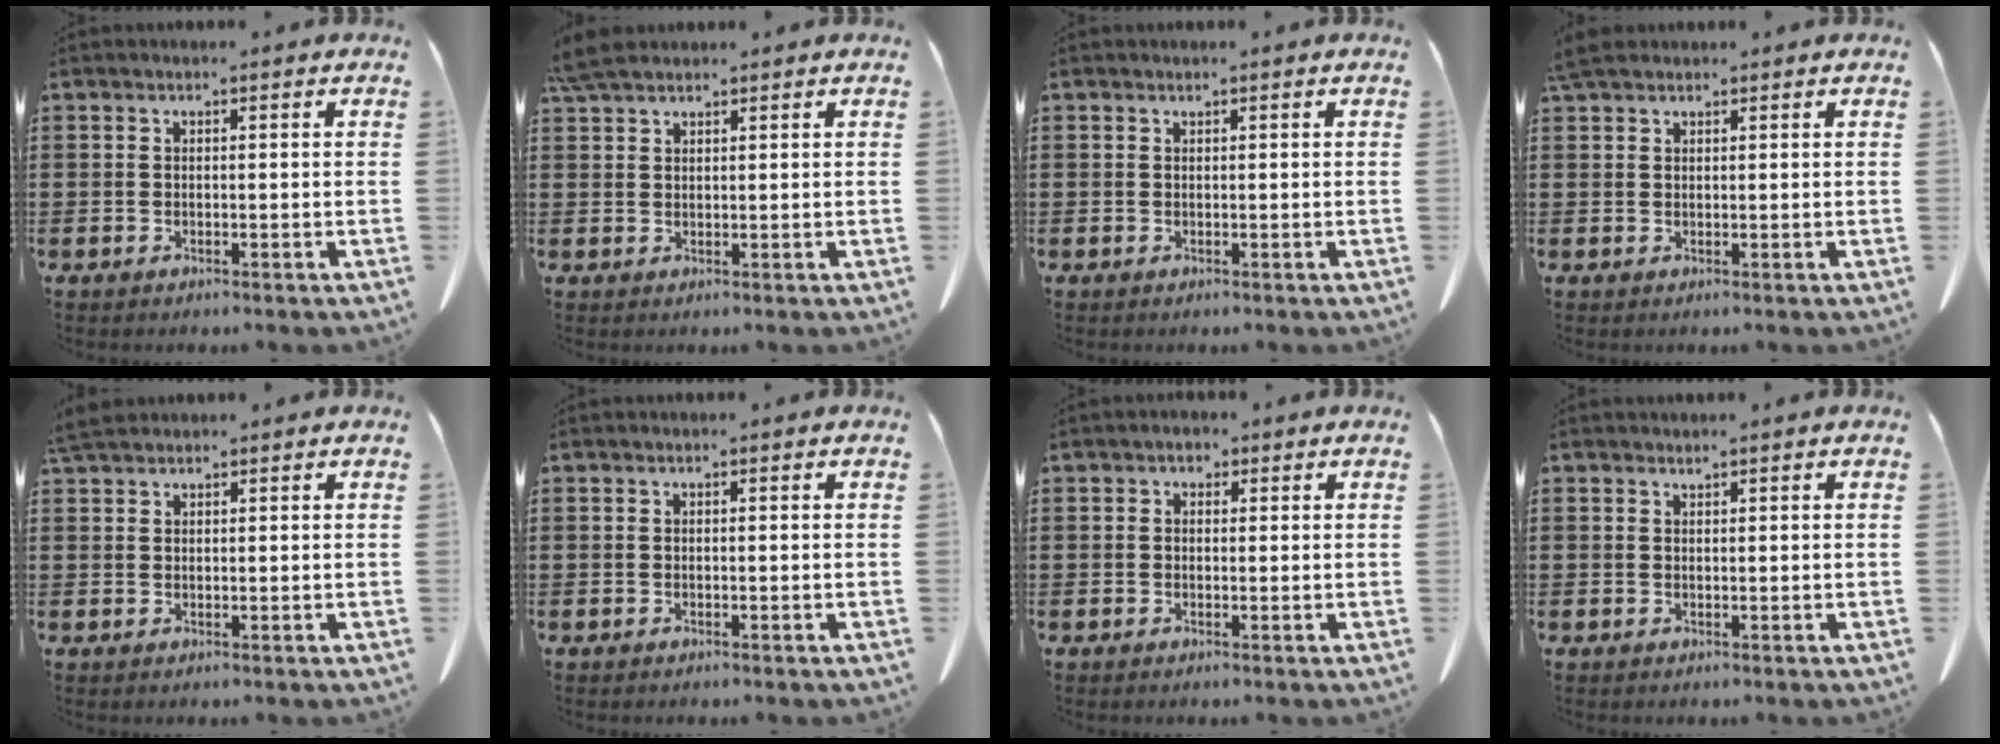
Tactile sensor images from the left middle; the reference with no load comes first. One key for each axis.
{"total": 3.9, "fx": 3.3, "fy": 0.9, "fz": 1.8, "tx": -0.046, "ty": 0.000, "tz": 0.065}
{"total": 0.0}
{"total": 2.7, "fx": 2.2, "fy": 0.8, "fz": 1.3, "tx": -0.032, "ty": 0.003, "tz": 0.045}
{"total": 2.7, "fx": 2.4, "fy": 0.7, "fz": 1.2, "tx": -0.031, "ty": 0.002, "tz": 0.047}
{"total": 0.0}
{"total": 1.1, "fx": 0.6, "fy": 0.9, "fz": 0.4, "tx": -0.011, "ty": 0.004, "tz": 0.011}
{"total": 0.7, "fx": 0.7, "fy": 0.0, "fz": 0.0, "tx": -0.002, "ty": -0.002, "tz": 0.015}